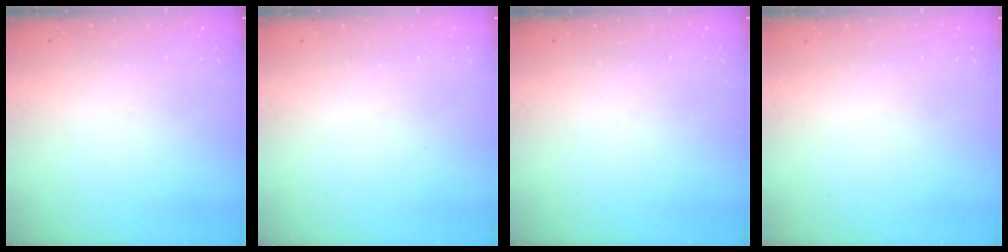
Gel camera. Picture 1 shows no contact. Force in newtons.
{"total": 1.7, "press": 1.6, "slide": 0.1}
{"total": 0.0}
{"total": 1.8, "press": 1.7, "slide": 0.1}